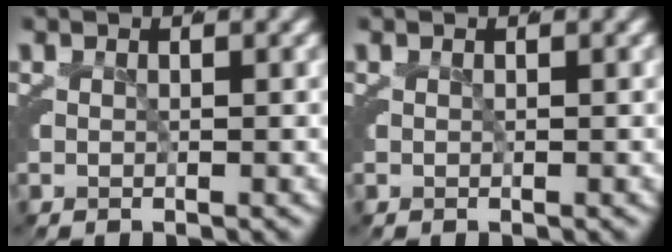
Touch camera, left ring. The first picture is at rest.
{"total": 0.0}